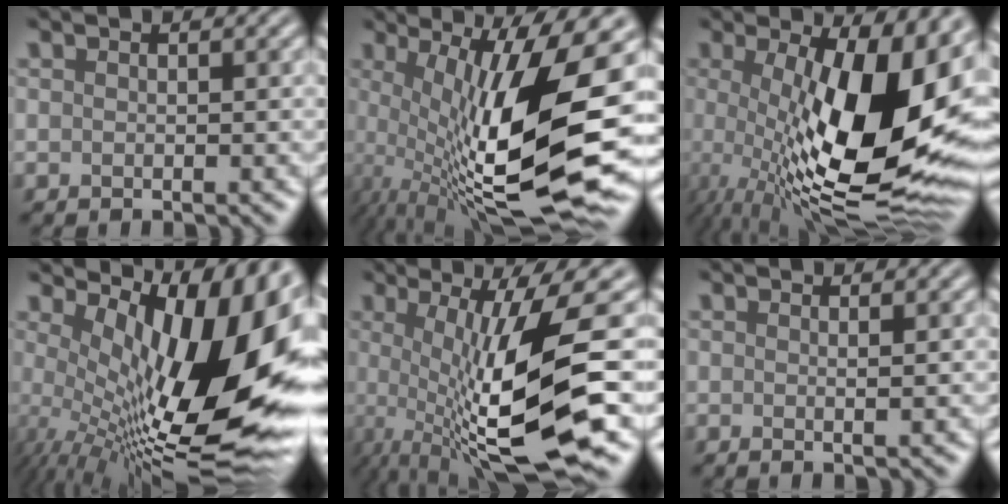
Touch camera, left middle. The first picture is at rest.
{"total": 15.5, "force": [-1.0, 4.7, 14.7], "torque": [-0.239, -0.009, -0.011]}
{"total": 16.1, "force": [-0.2, 6.2, 14.9], "torque": [-0.199, -0.012, -0.002]}
{"total": 16.3, "force": [2.5, 6.1, 15.0], "torque": [-0.192, -0.006, 0.051]}
{"total": 12.3, "force": [-1.3, 2.7, 12.0], "torque": [-0.192, -0.016, -0.017]}
{"total": 1.1, "force": [0.1, 0.3, 1.0], "torque": [-0.010, -0.001, -0.005]}